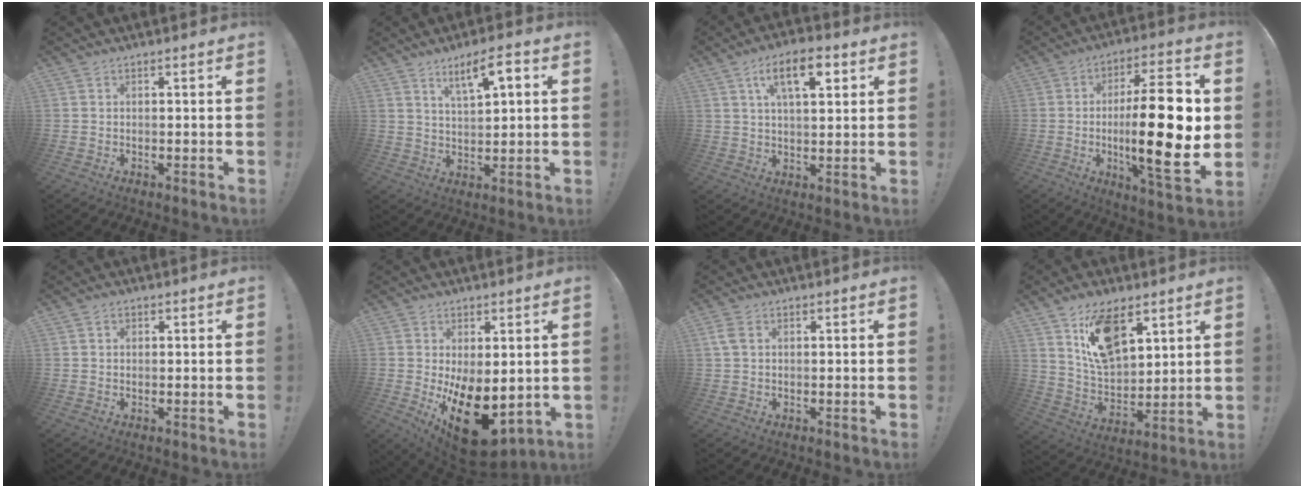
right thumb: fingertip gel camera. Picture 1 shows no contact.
{"total": 8.4, "force": [4.3, 2.2, 6.9], "torque": [-0.108, -0.018, 0.068]}
{"total": 11.3, "force": [4.7, 4.7, 9.1], "torque": [-0.139, -0.005, 0.077]}
{"total": 23.8, "force": [-0.5, 6.4, 23.0], "torque": [-0.373, -0.006, -0.008]}
{"total": 0.7, "force": [0.1, 0.6, 0.3], "torque": [-0.006, 0.002, 0.003]}
{"total": 17.2, "force": [-4.2, 9.0, 14.0], "torque": [-0.191, 0.015, -0.045]}
{"total": 2.8, "force": [1.0, 1.5, 2.1], "torque": [-0.045, 0.005, 0.019]}
{"total": 14.4, "force": [8.7, 7.6, 8.6], "torque": [-0.150, -0.038, 0.164]}